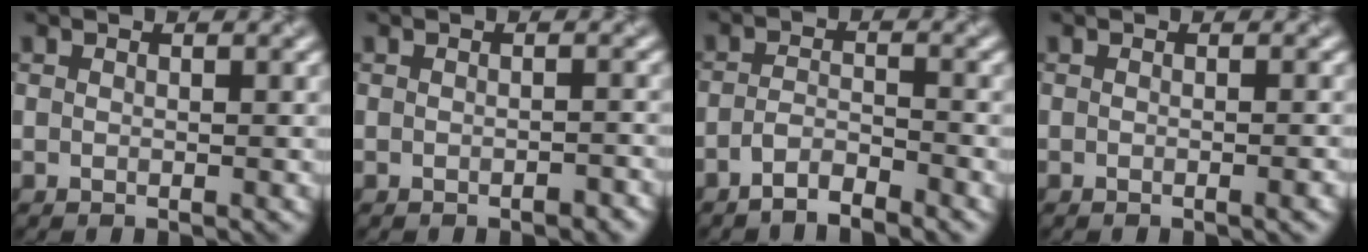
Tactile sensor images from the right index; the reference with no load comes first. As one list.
[{"total": 1.1, "force": [-0.7, 0.4, 0.8], "torque": [-0.012, 0.000, -0.009]}, {"total": 2.4, "force": [-2.0, 0.5, 1.3], "torque": [-0.025, 0.004, -0.043]}, {"total": 1.2, "force": [-0.5, 0.3, 1.1], "torque": [-0.010, -0.001, -0.009]}]